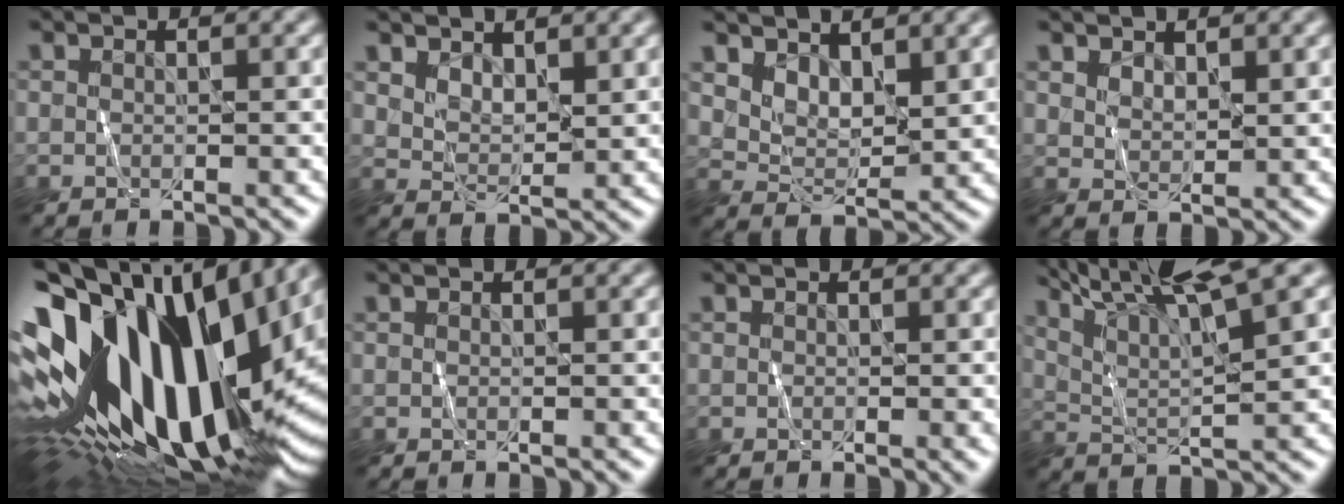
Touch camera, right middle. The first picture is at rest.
{"total": 2.5, "force": [1.8, 1.1, 1.4], "torque": [-0.028, -0.005, 0.037]}
{"total": 3.4, "force": [2.5, 1.6, 1.8], "torque": [-0.041, -0.009, 0.045]}
{"total": 1.8, "force": [1.4, 0.7, 0.9], "torque": [-0.019, -0.004, 0.031]}
{"total": 21.0, "force": [2.1, 11.9, 17.2], "torque": [-0.322, -0.028, 0.037]}
{"total": 0.0}
{"total": 0.8, "force": [-0.2, 0.1, 0.8], "torque": [-0.009, -0.005, -0.002]}
{"total": 9.8, "force": [7.0, 1.5, 6.7], "torque": [-0.119, 0.016, 0.115]}